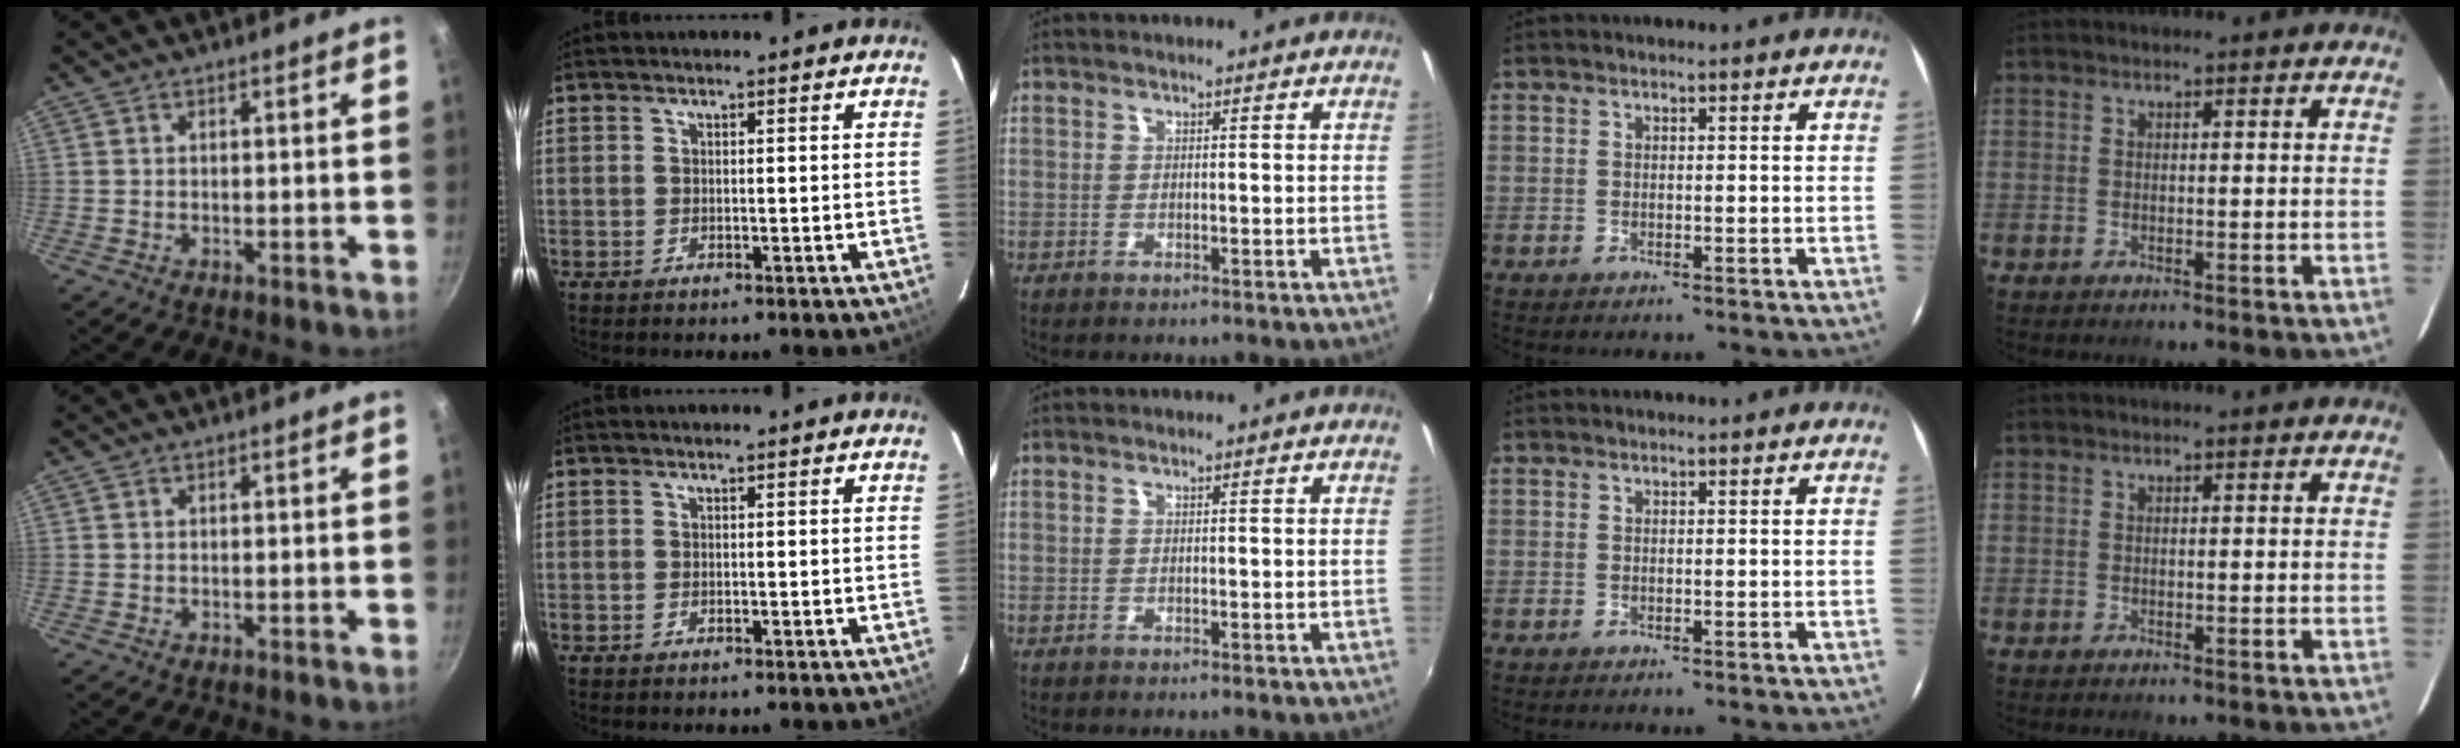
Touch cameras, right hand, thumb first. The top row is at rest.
{}